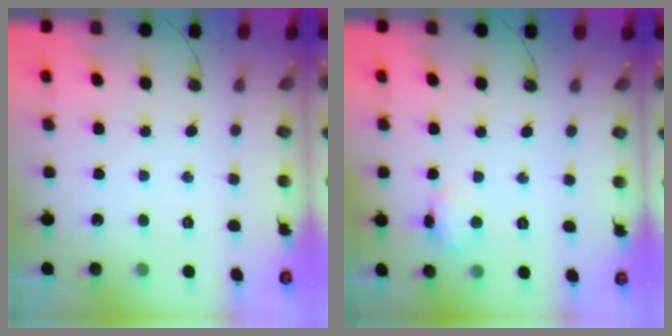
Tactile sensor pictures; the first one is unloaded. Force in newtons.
{"total": 2.8, "press": 2.8, "slide": 0.5}